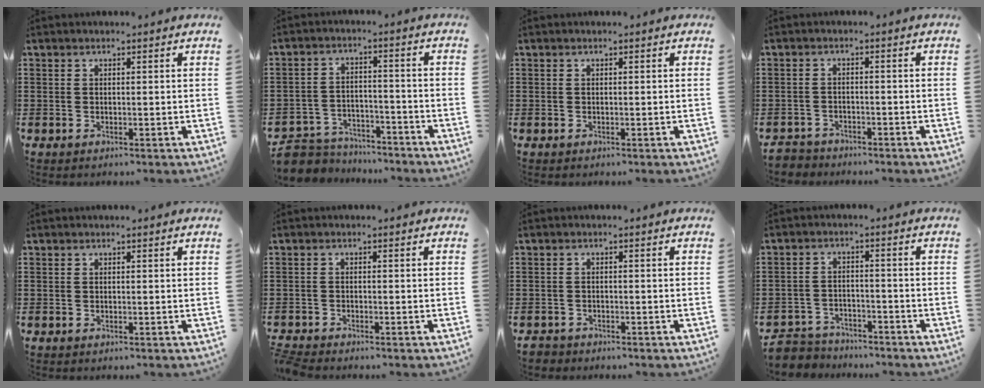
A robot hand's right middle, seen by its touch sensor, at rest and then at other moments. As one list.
[{"total": 5.3, "force": [-5.2, 1.3, -0.1], "torque": [-0.014, 0.008, -0.112]}, {"total": 0.0}, {"total": 2.4, "force": [-2.3, 0.6, -0.2], "torque": [-0.003, 0.001, -0.052]}, {"total": 0.0}, {"total": 1.5, "force": [-1.5, 0.0, 0.2], "torque": [-0.014, -0.005, -0.033]}, {"total": 1.2, "force": [-1.2, 0.4, -0.1], "torque": [-0.003, 0.003, -0.026]}, {"total": 4.0, "force": [-3.8, 1.1, -0.2], "torque": [-0.011, 0.001, -0.086]}]